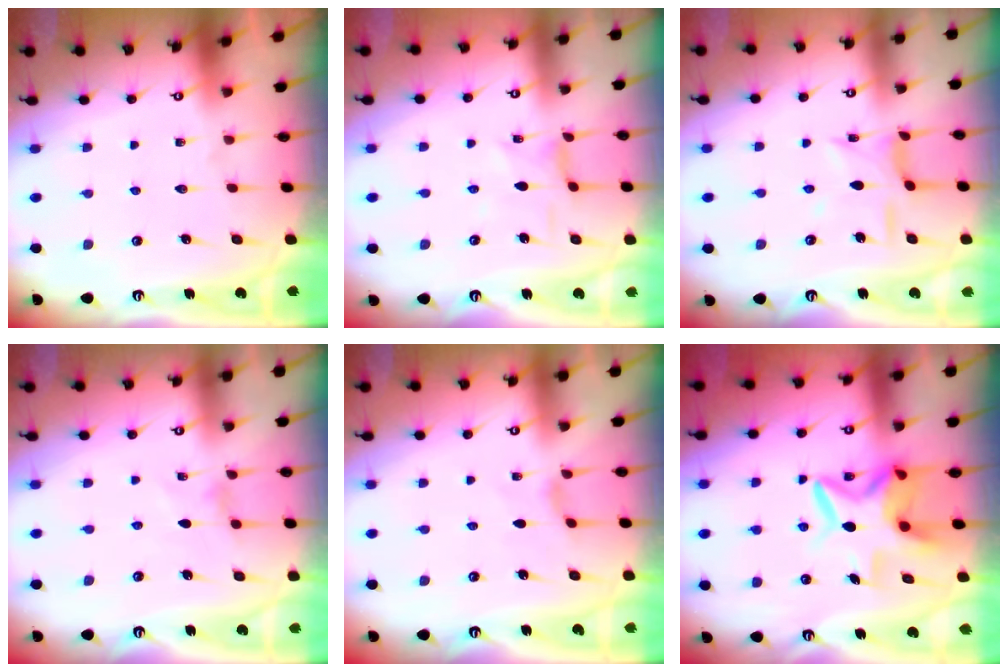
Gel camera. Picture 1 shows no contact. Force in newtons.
{"total": 2.7, "press": 2.6, "slide": 0.6}
{"total": 7.4, "press": 7.4, "slide": 0.3}
{"total": 1.1, "press": 1.0, "slide": 0.3}
{"total": 1.7, "press": 1.6, "slide": 0.4}
{"total": 9.4, "press": 9.4, "slide": 1.0}